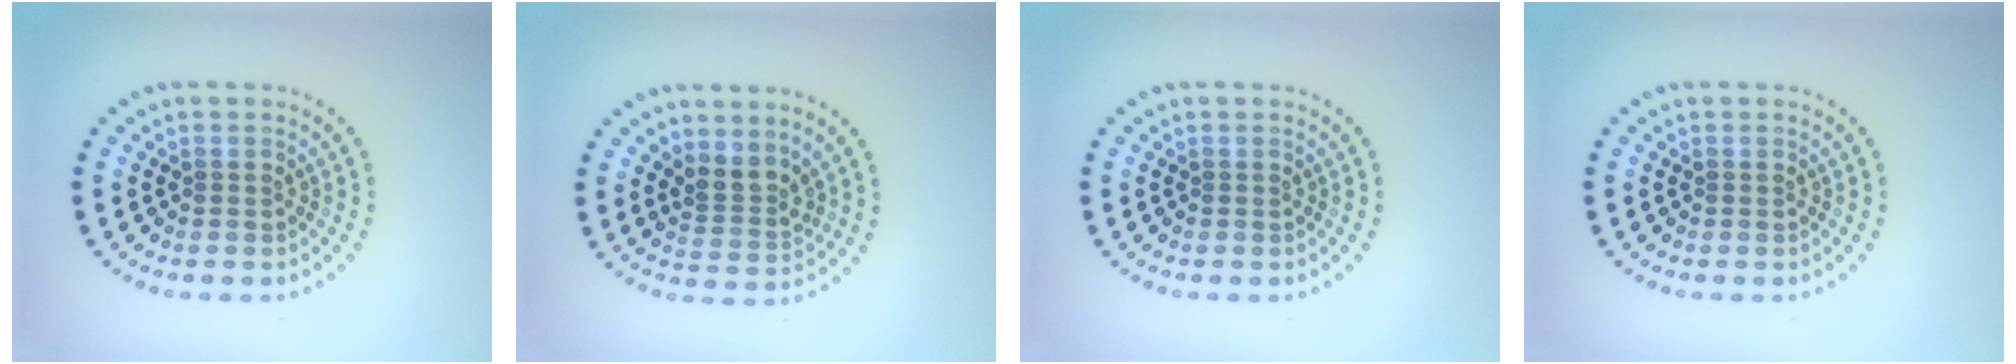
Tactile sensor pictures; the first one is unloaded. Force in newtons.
{"total": 2.5, "press": 1.8, "slide": 1.7}
{"total": 0.0}
{"total": 0.0}